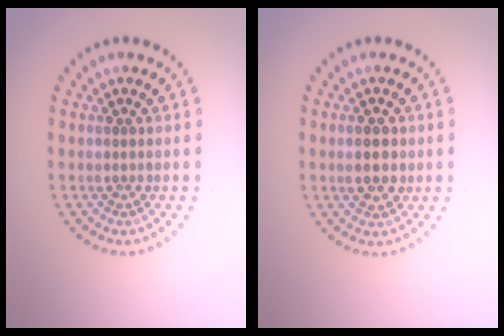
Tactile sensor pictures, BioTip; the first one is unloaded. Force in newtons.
{"total": 2.3, "press": 2.3, "slide": 0.3}